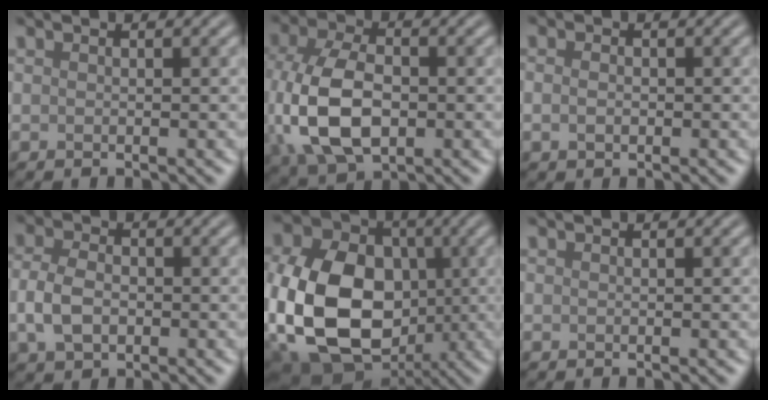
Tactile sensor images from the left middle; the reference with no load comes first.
{"total": 9.6, "force": [-1.2, 6.0, 7.3], "torque": [-0.182, -0.011, -0.019]}
{"total": 1.4, "force": [-0.1, 1.0, 0.9], "torque": [-0.021, 0.002, -0.004]}
{"total": 3.9, "force": [-0.7, 2.7, 2.8], "torque": [-0.069, 0.000, -0.017]}
{"total": 16.0, "force": [-2.4, 11.9, 10.4], "torque": [-0.236, -0.027, -0.032]}
{"total": 0.0}